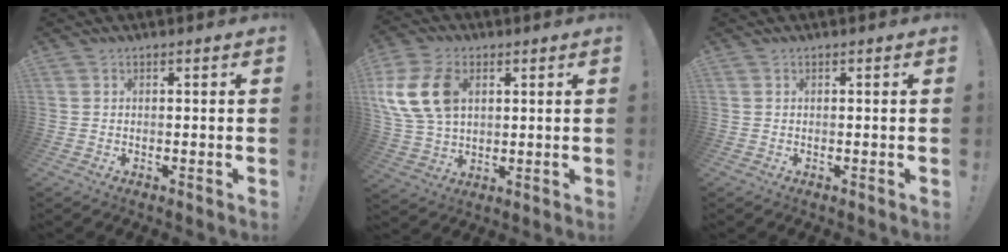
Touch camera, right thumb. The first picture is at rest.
{"total": 15.9, "force": [4.5, 10.9, 10.6], "torque": [-0.208, -0.006, 0.088]}
{"total": 0.0}